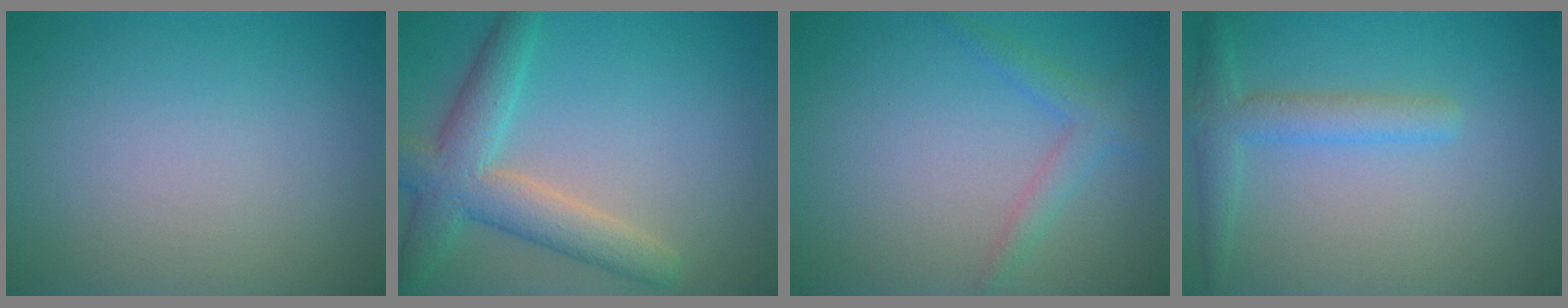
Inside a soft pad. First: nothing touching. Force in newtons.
{"total": 5.8, "press": 5.8, "slide": 0.4}
{"total": 2.0, "press": 2.0, "slide": 0.1}
{"total": 3.0, "press": 3.0, "slide": 0.1}